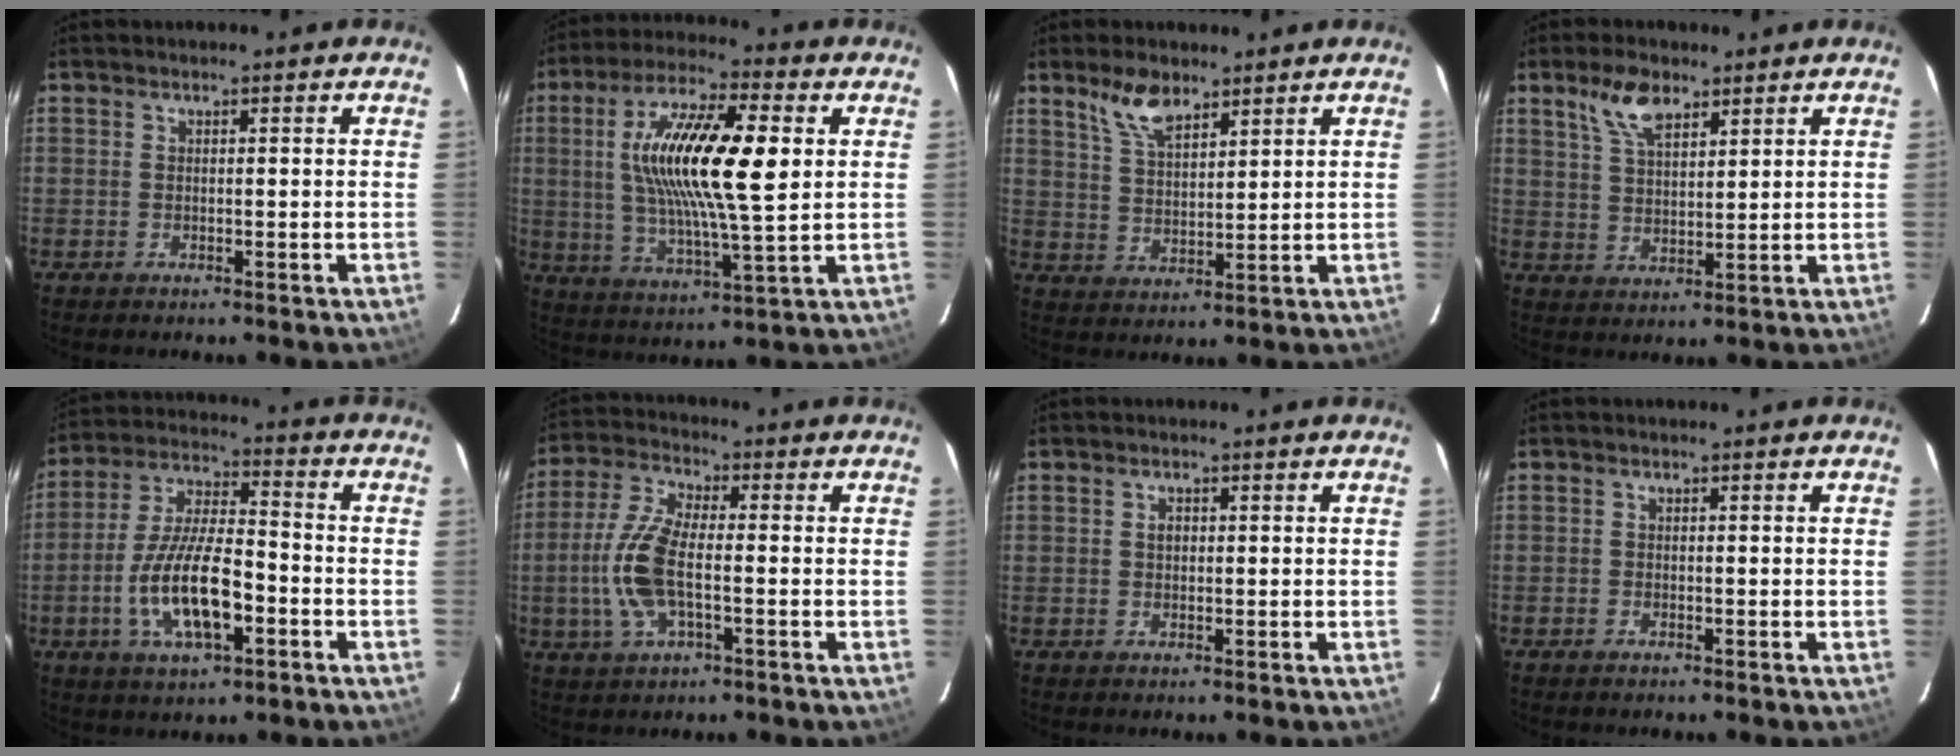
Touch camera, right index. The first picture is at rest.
{"total": 18.6, "force": [3.5, 4.5, 17.8], "torque": [-0.325, 0.011, 0.058]}
{"total": 7.0, "force": [5.1, 2.9, 3.9], "torque": [-0.072, 0.005, 0.102]}
{"total": 7.2, "force": [4.6, 3.2, 4.5], "torque": [-0.084, 0.010, 0.090]}
{"total": 14.5, "force": [-4.9, 4.8, 12.7], "torque": [-0.261, -0.007, -0.086]}
{"total": 11.3, "force": [-2.0, 4.6, 10.1], "torque": [-0.225, 0.005, -0.042]}
{"total": 1.3, "force": [0.2, 1.1, 0.7], "torque": [-0.011, 0.005, 0.002]}
{"total": 0.7, "force": [-0.6, 0.4, 0.1], "torque": [-0.004, 0.000, -0.013]}